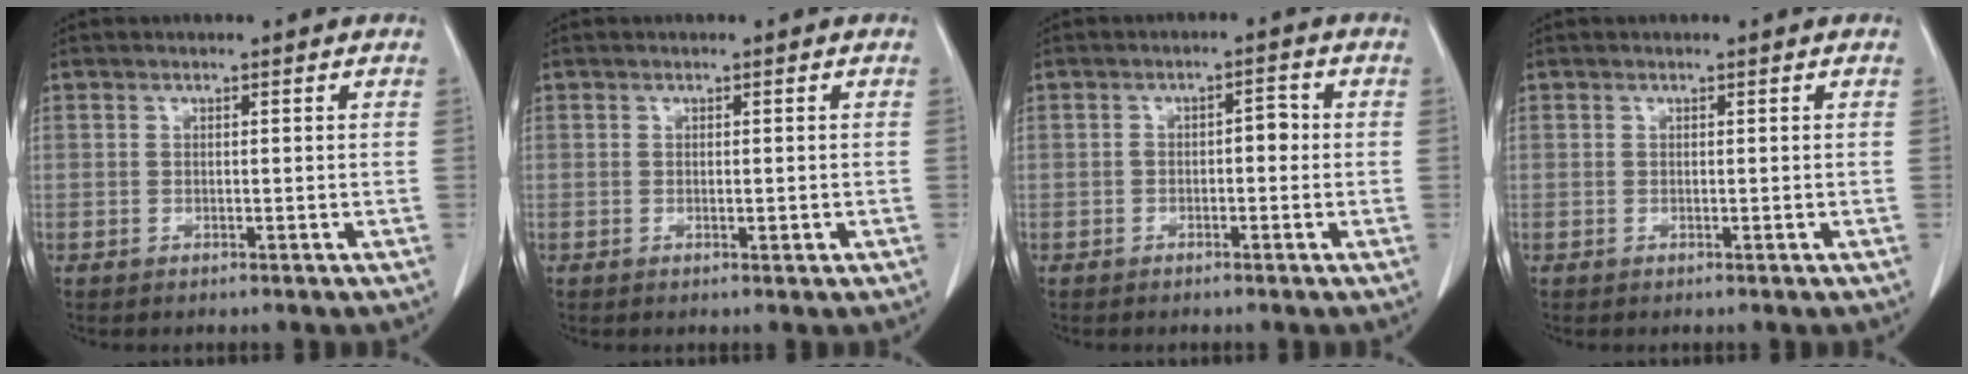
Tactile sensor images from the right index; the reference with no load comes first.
{"total": 1.4, "force": [-0.3, 0.7, 1.2], "torque": [-0.026, -0.003, 0.000]}
{"total": 3.2, "force": [-0.4, 1.5, 2.8], "torque": [-0.047, 0.024, -0.005]}
{"total": 0.0}